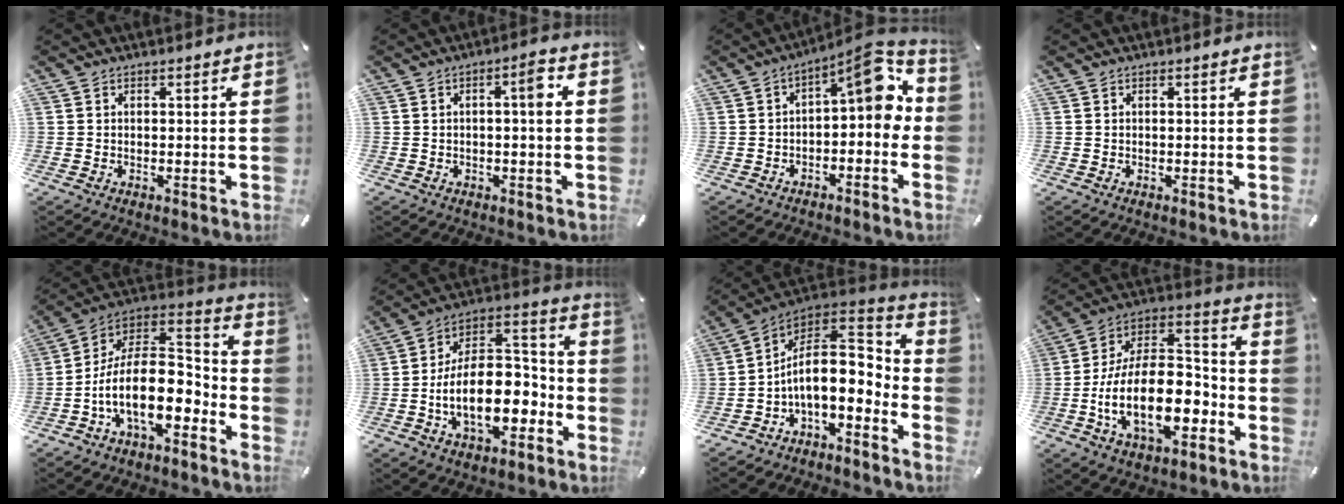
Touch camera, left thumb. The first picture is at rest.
{"total": 4.6, "force": [0.1, 1.0, 4.4], "torque": [-0.068, 0.007, -0.007]}
{"total": 8.9, "force": [2.3, 4.0, 7.6], "torque": [-0.091, -0.031, 0.031]}
{"total": 0.0}
{"total": 17.5, "force": [-7.2, 9.4, 12.9], "torque": [-0.260, 0.003, -0.127]}
{"total": 17.7, "force": [-5.0, 10.7, 13.1], "torque": [-0.217, 0.007, -0.083]}
{"total": 13.6, "force": [-1.0, 8.3, 10.7], "torque": [-0.190, -0.018, -0.013]}
{"total": 20.6, "force": [-7.1, 11.5, 15.6], "torque": [-0.290, 0.006, -0.117]}